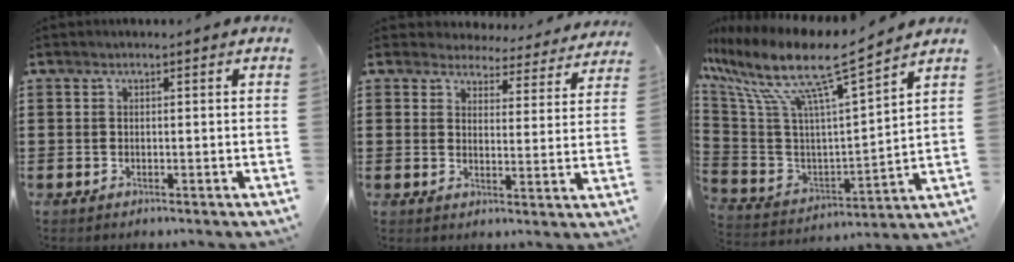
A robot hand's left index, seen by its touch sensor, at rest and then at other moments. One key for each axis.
{"total": 4.4, "fx": 4.3, "fy": 0.7, "fz": 0.3, "tx": -0.022, "ty": -0.030, "tz": 0.072}
{"total": 12.6, "fx": 8.9, "fy": 1.8, "fz": 8.7, "tx": -0.205, "ty": -0.060, "tz": 0.142}